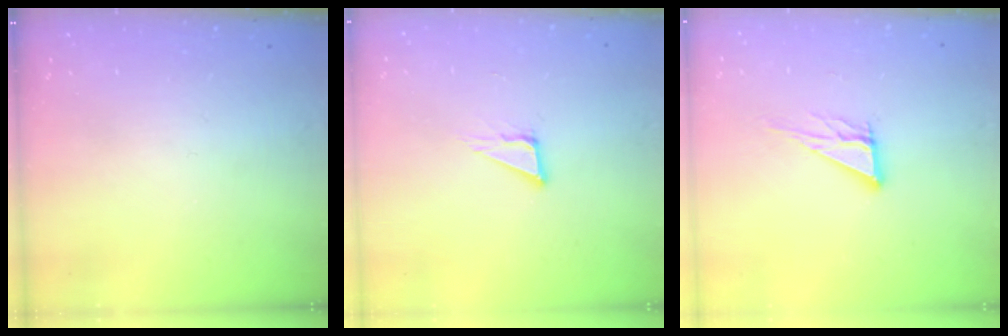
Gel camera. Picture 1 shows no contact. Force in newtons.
{"total": 5.0, "press": 5.0, "slide": 0.2}
{"total": 8.0, "press": 8.0, "slide": 0.7}